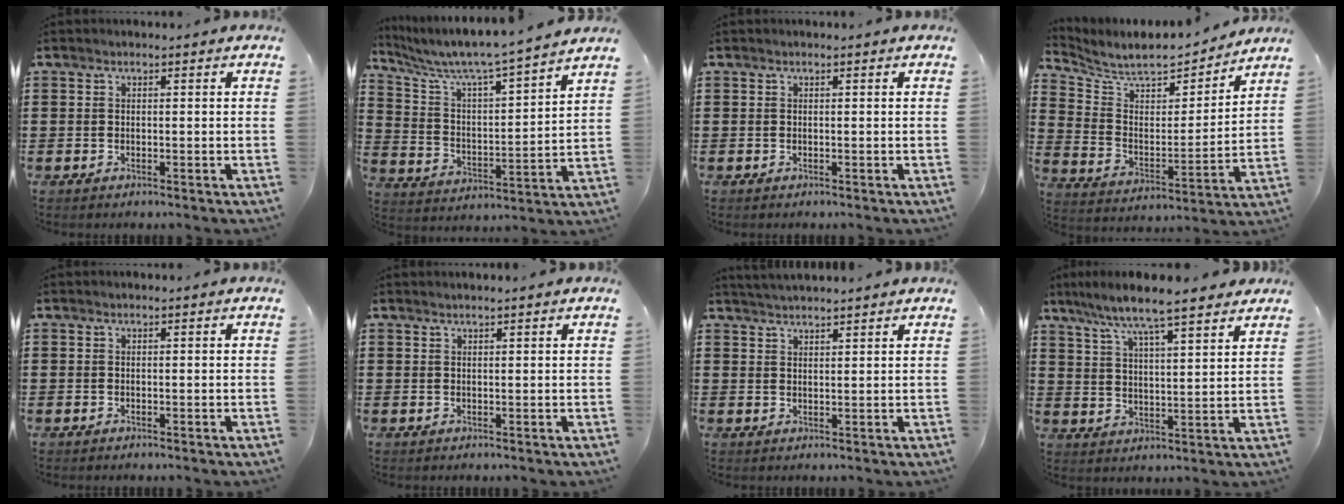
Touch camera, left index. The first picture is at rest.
{"total": 6.3, "force": [5.8, -0.1, 2.6], "torque": [-0.077, -0.048, 0.090]}
{"total": 0.0}
{"total": 7.3, "force": [6.9, 1.7, 1.8], "torque": [-0.072, -0.051, 0.118]}
{"total": 0.0}
{"total": 0.8, "force": [0.7, -0.1, 0.3], "torque": [-0.006, -0.003, 0.013]}
{"total": 2.2, "force": [2.2, -0.1, 0.0], "torque": [-0.005, -0.001, 0.044]}
{"total": 7.2, "force": [6.2, 0.4, 3.5], "torque": [-0.093, -0.026, 0.106]}